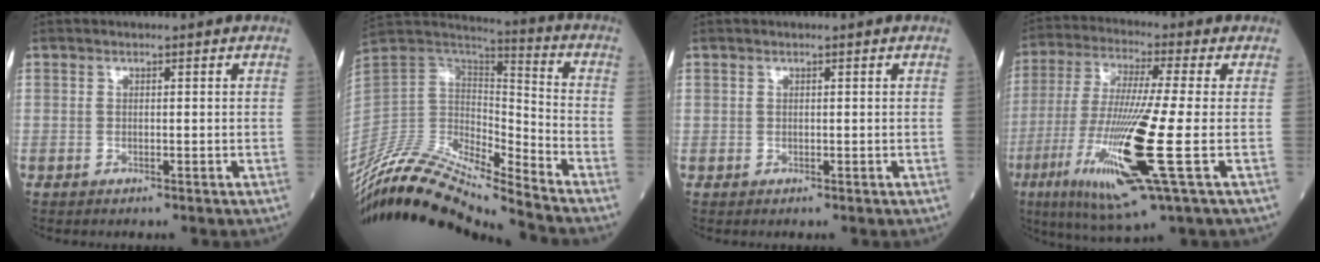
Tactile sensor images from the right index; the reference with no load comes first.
{"total": 20.6, "force": [-18.7, 1.4, 8.6], "torque": [-0.178, 0.020, -0.344]}
{"total": 0.0}
{"total": 17.9, "force": [-5.3, 0.2, 17.1], "torque": [-0.363, -0.038, -0.102]}